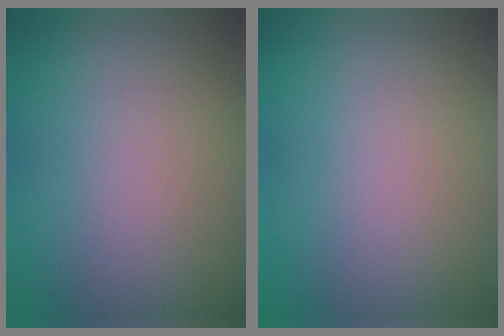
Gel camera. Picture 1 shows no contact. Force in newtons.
{"total": 0.0}